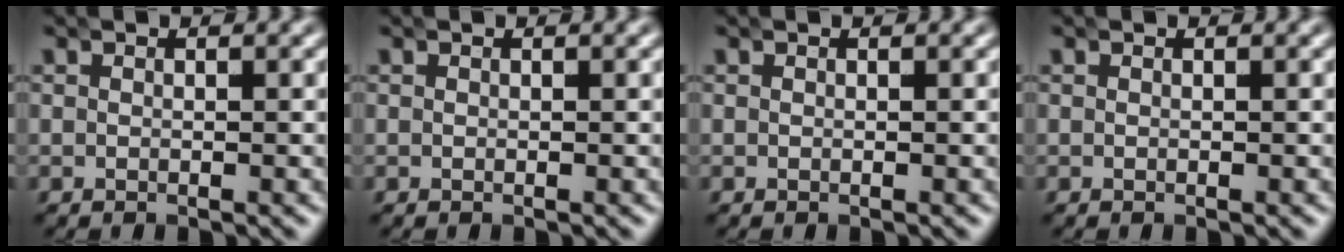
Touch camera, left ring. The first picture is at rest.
{"total": 0.0}
{"total": 0.0}
{"total": 0.0}